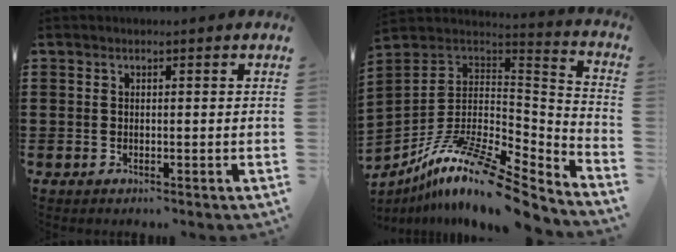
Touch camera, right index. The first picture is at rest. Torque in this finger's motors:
{"motor_torque": [-1.06, 1.08, 0.66, 0.21]}